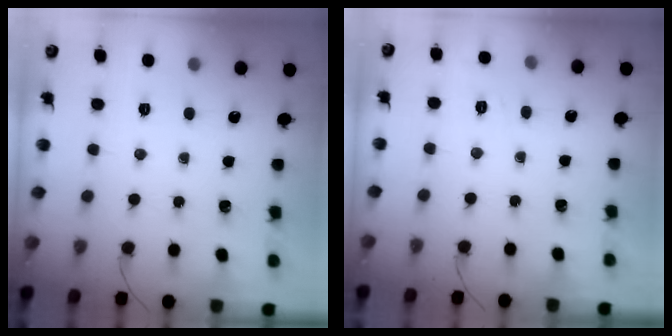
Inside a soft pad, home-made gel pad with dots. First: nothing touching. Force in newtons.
{"total": 1.9, "press": 0.3, "slide": 1.9}